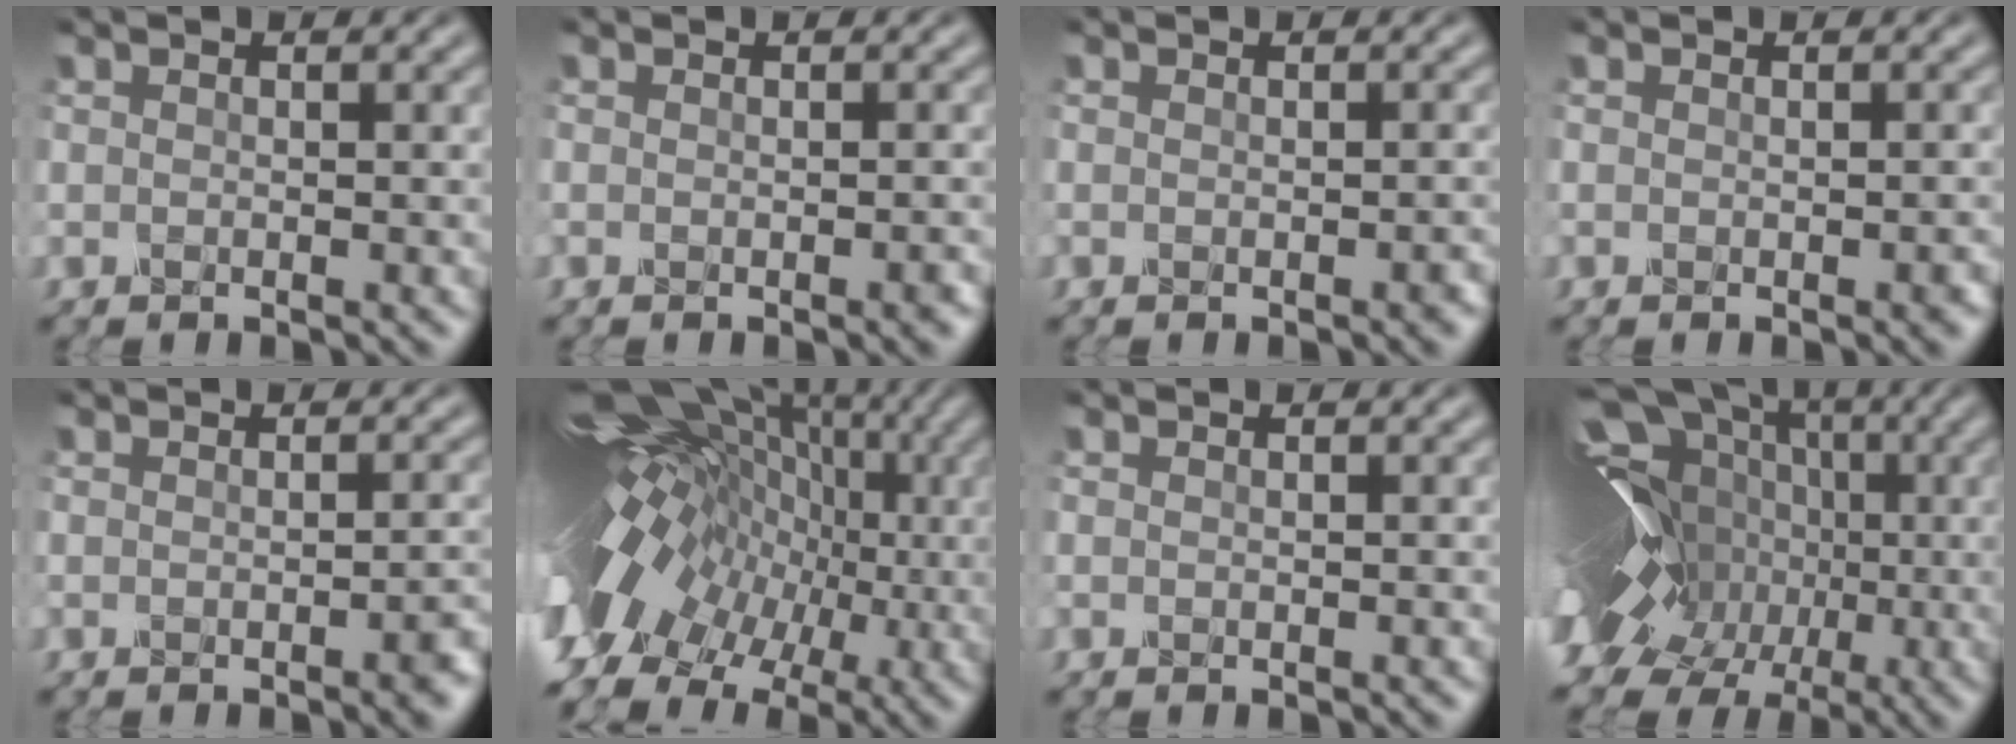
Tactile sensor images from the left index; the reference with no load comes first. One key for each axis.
{"total": 1.6, "fx": -0.6, "fy": 0.7, "fz": 1.3, "tx": -0.005, "ty": 0.005, "tz": -0.007}
{"total": 1.3, "fx": -0.6, "fy": 0.5, "fz": 1.1, "tx": -0.006, "ty": 0.001, "tz": -0.004}
{"total": 1.6, "fx": -0.5, "fy": 0.6, "fz": 1.4, "tx": -0.009, "ty": 0.001, "tz": -0.005}
{"total": 2.6, "fx": -1.1, "fy": 0.9, "fz": 2.3, "tx": -0.020, "ty": 0.001, "tz": -0.014}
{"total": 13.8, "fx": 0.1, "fy": 9.4, "fz": 10.2, "tx": -0.182, "ty": 0.023, "tz": 0.003}
{"total": 0.0}
{"total": 19.3, "fx": -0.8, "fy": 15.0, "fz": 12.1, "tx": -0.220, "ty": 0.031, "tz": -0.053}